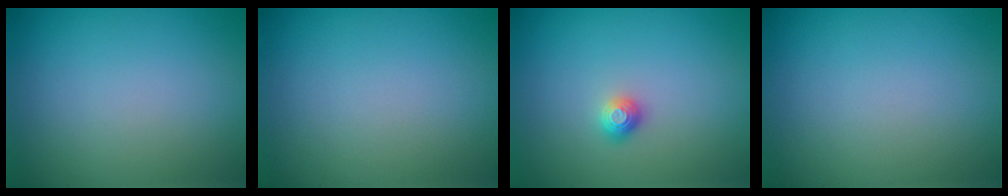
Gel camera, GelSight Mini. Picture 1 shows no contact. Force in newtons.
{"total": 0.0}
{"total": 1.1, "press": 1.1, "slide": 0.4}
{"total": 0.0}